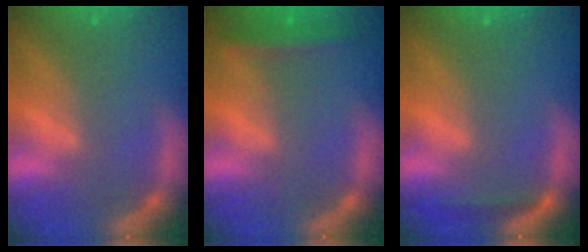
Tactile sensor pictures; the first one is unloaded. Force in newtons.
{"total": 2.4}
{"total": 1.4}